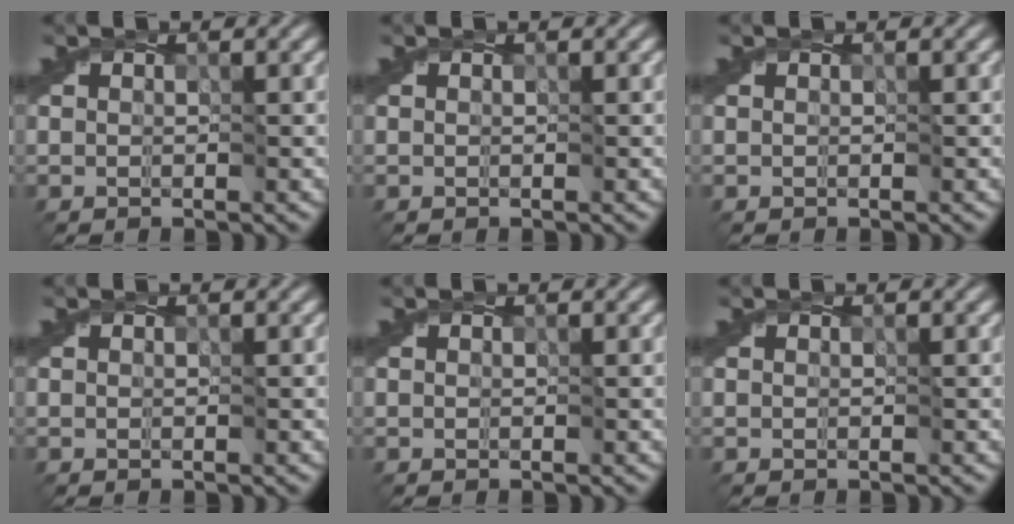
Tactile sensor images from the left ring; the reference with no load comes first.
{"total": 0.0}
{"total": 0.0}
{"total": 0.0}
{"total": 0.0}
{"total": 0.0}